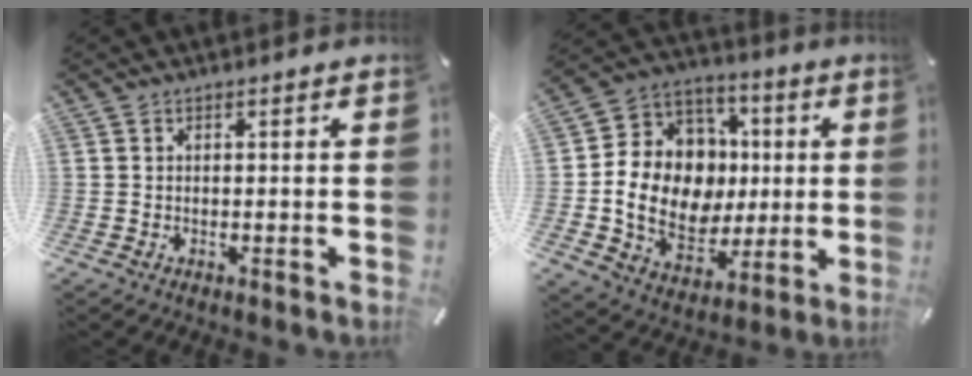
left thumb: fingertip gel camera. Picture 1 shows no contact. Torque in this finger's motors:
{"motor_torque": [0.92, 1.68, 0.84, -0.04, 0.40]}